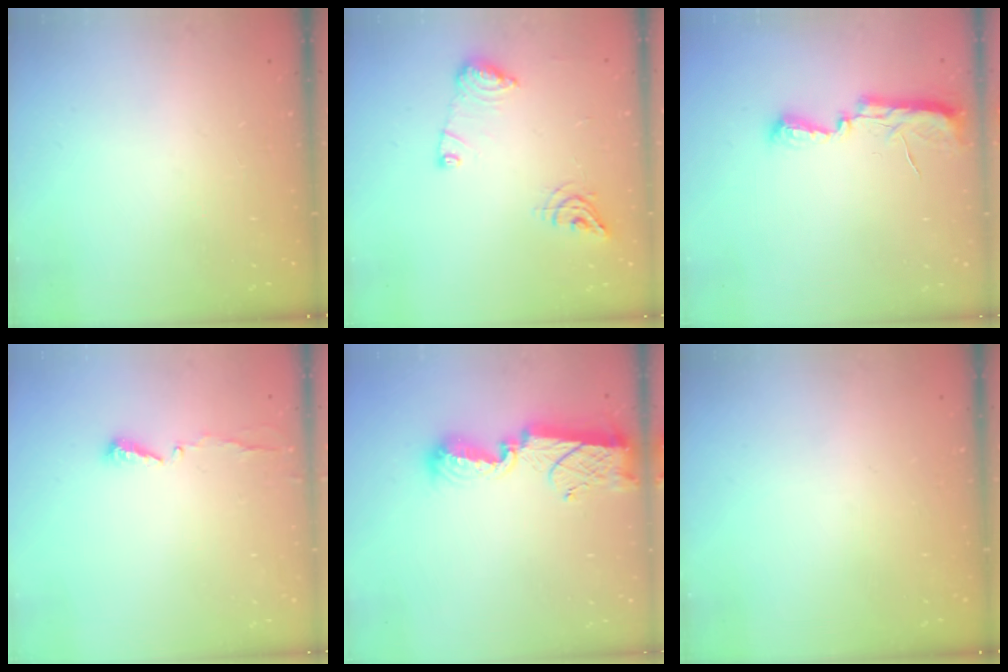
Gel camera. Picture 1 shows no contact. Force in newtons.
{"total": 10.7, "press": 10.6, "slide": 1.1}
{"total": 7.2, "press": 7.2, "slide": 0.7}
{"total": 4.8, "press": 4.8, "slide": 0.3}
{"total": 11.4, "press": 11.4, "slide": 0.8}
{"total": 0.0}